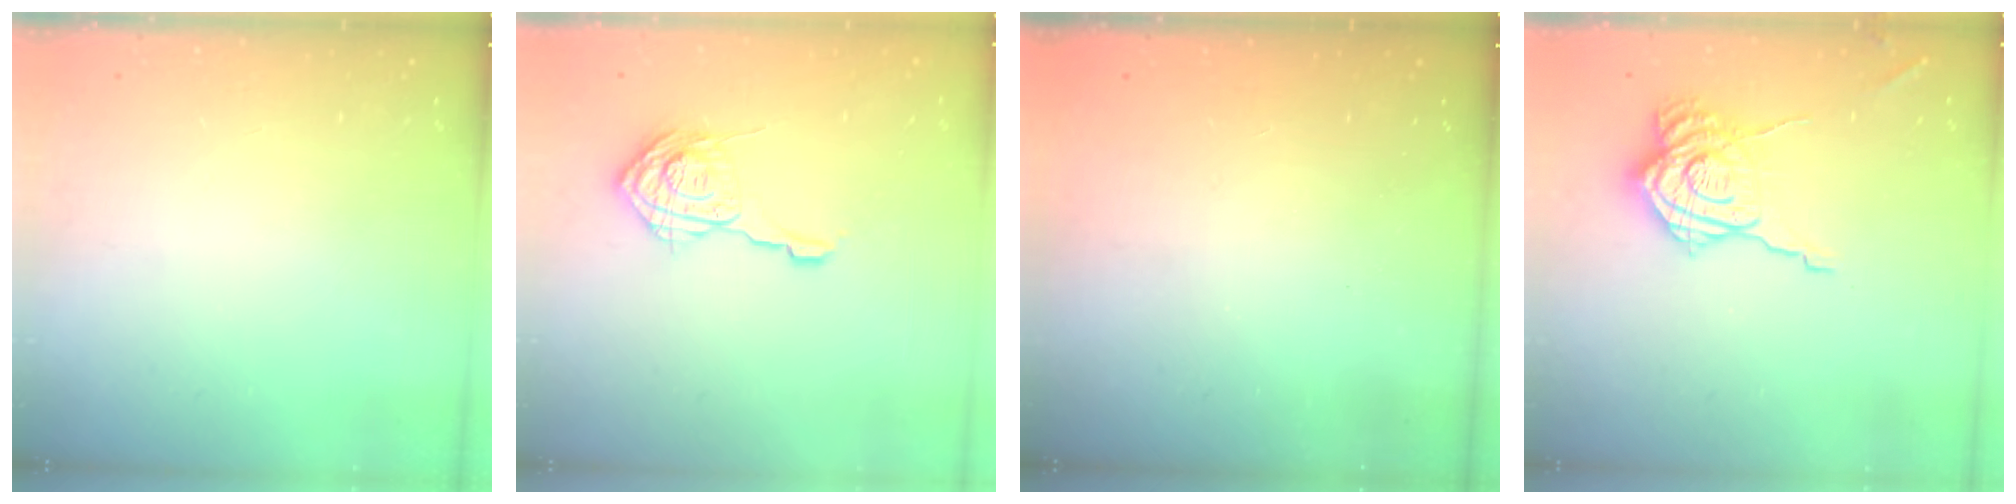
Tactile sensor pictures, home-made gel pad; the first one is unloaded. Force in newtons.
{"total": 14.9, "press": 14.9, "slide": 0.5}
{"total": 2.3, "press": 2.1, "slide": 0.8}
{"total": 16.3, "press": 16.3, "slide": 1.1}